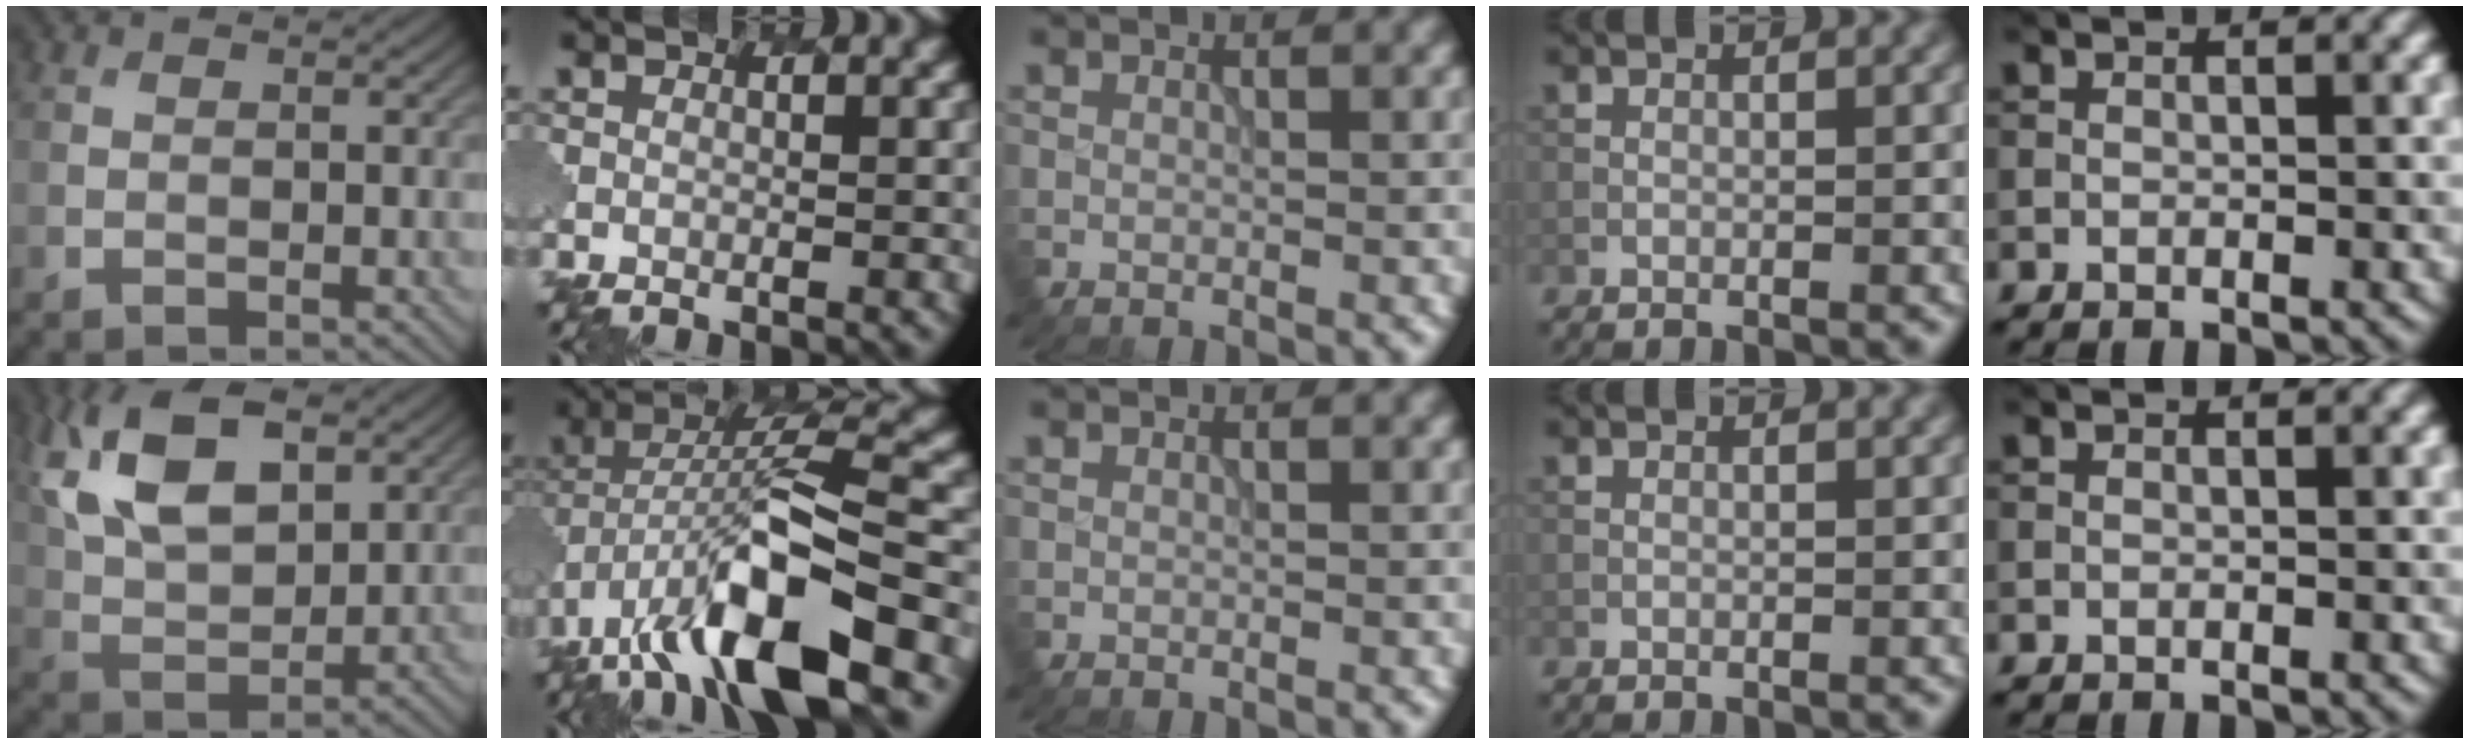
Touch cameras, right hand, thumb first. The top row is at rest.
{"thumb": {"total": 12.6, "force": [5.3, 6.7, 9.2], "torque": [-0.207, 0.011, 0.103]}, "index": {"total": 12.2, "force": [-5.8, 3.8, 10.0], "torque": [-0.179, 0.012, -0.101]}}